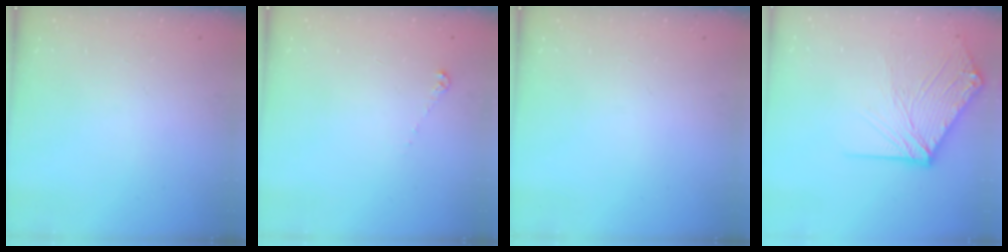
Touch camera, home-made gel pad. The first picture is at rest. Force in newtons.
{"total": 4.3, "press": 4.2, "slide": 0.6}
{"total": 0.0}
{"total": 12.5, "press": 12.4, "slide": 1.9}